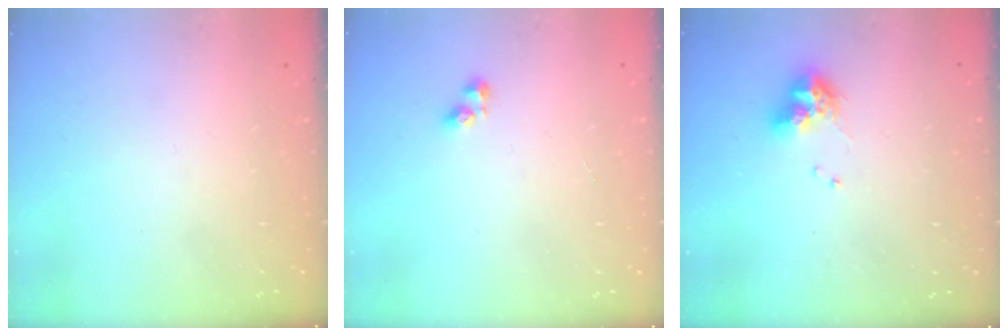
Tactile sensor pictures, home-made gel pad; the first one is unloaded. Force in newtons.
{"total": 3.6, "press": 3.6, "slide": 0.7}
{"total": 8.5, "press": 8.4, "slide": 0.9}